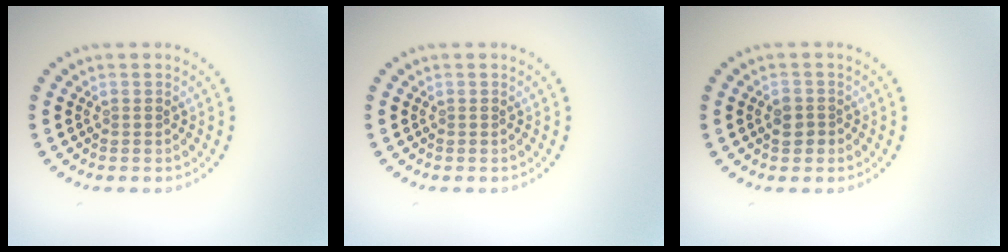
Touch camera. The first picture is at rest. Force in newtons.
{"total": 0.0}
{"total": 1.7, "press": 1.6, "slide": 0.6}